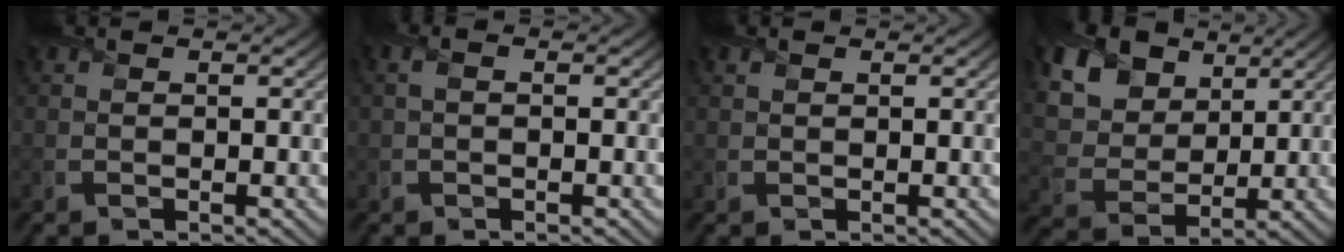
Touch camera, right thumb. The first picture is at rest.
{"total": 1.1, "force": [-0.1, 0.6, 0.9], "torque": [-0.026, 0.002, -0.001]}
{"total": 0.5, "force": [0.4, 0.3, 0.2], "torque": [-0.008, 0.000, 0.009]}
{"total": 15.4, "force": [8.2, 10.6, 7.6], "torque": [-0.229, 0.025, 0.172]}